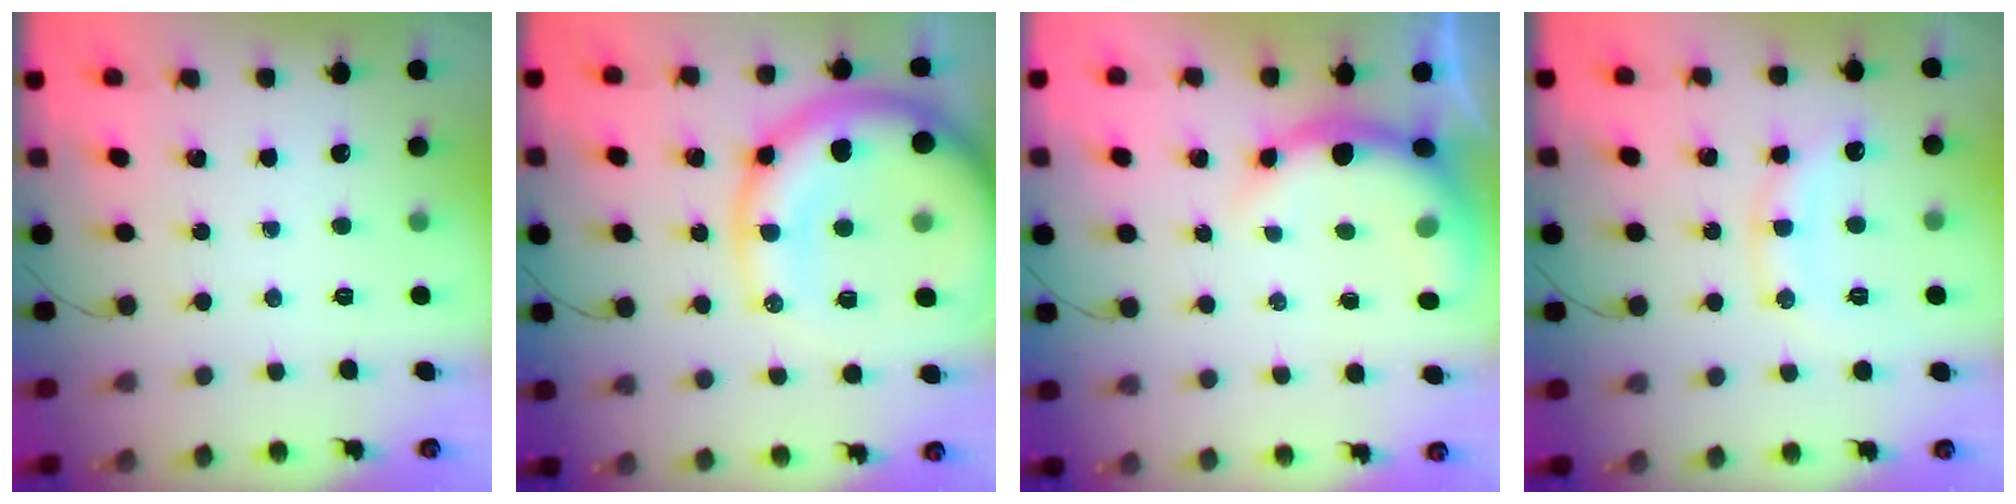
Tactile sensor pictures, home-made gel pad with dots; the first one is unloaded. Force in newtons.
{"total": 24.1, "press": 23.8, "slide": 3.9}
{"total": 7.2, "press": 7.0, "slide": 1.7}
{"total": 10.6, "press": 10.6, "slide": 0.7}